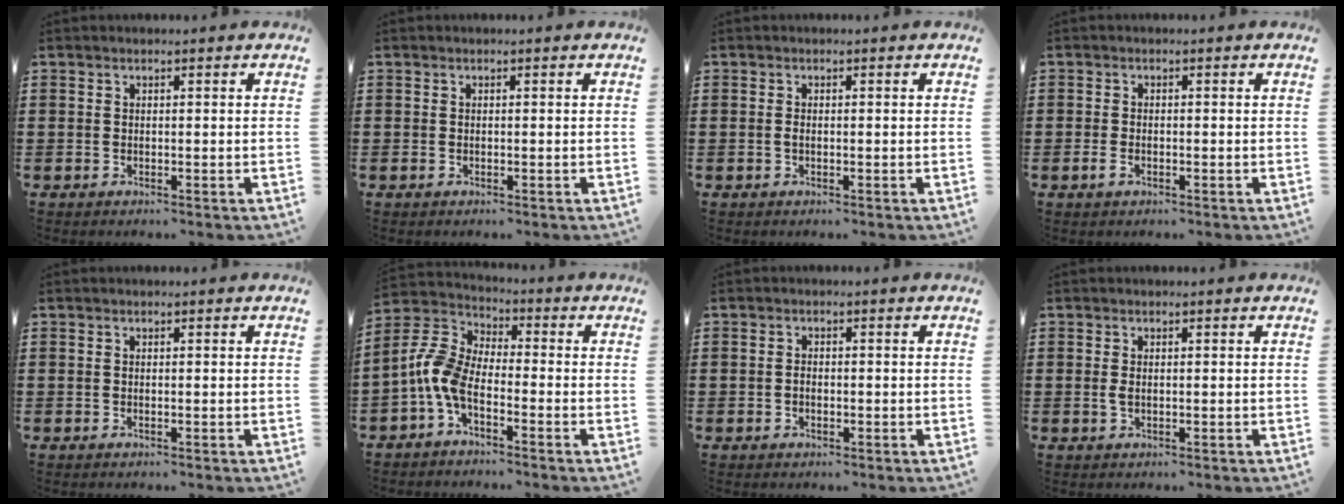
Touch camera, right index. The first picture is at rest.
{"total": 0.0}
{"total": 0.8, "force": [-0.3, 0.2, 0.7], "torque": [-0.017, -0.005, -0.003]}
{"total": 1.3, "force": [-0.5, 0.6, 1.0], "torque": [-0.026, -0.005, -0.010]}
{"total": 0.0}
{"total": 7.0, "force": [-2.8, 3.4, 5.5], "torque": [-0.168, -0.022, -0.072]}
{"total": 1.1, "force": [-0.3, 0.7, 0.8], "torque": [-0.018, 0.002, -0.006]}
{"total": 1.2, "force": [-0.1, 0.6, 1.1], "torque": [-0.031, -0.003, -0.004]}